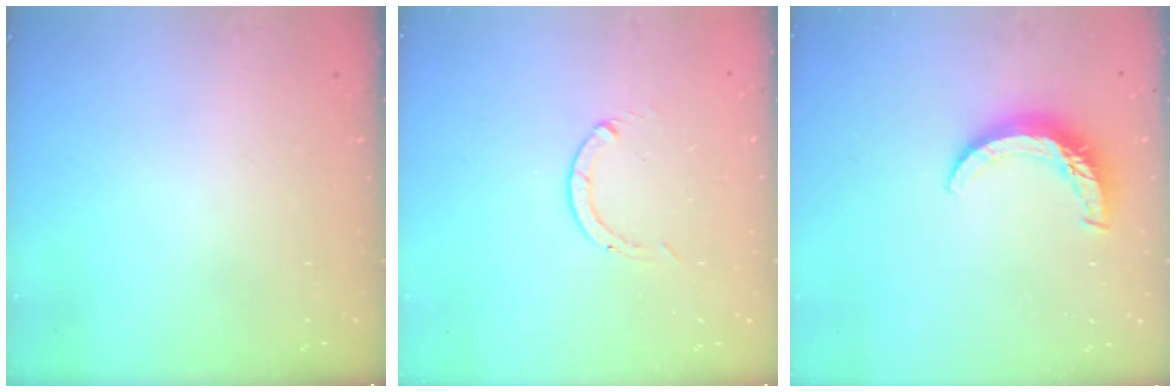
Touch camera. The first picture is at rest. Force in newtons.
{"total": 0.0}
{"total": 8.6, "press": 8.5, "slide": 0.8}